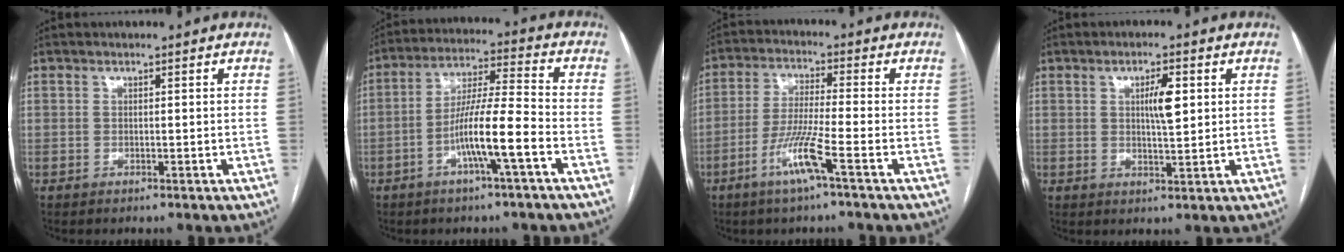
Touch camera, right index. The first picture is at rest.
{"total": 10.2, "force": [-4.0, 0.0, 9.4], "torque": [-0.177, 0.010, -0.075]}
{"total": 7.7, "force": [-3.9, -0.6, 6.6], "torque": [-0.136, -0.009, -0.079]}
{"total": 4.4, "force": [1.2, 0.8, 4.1], "torque": [-0.070, 0.003, 0.019]}